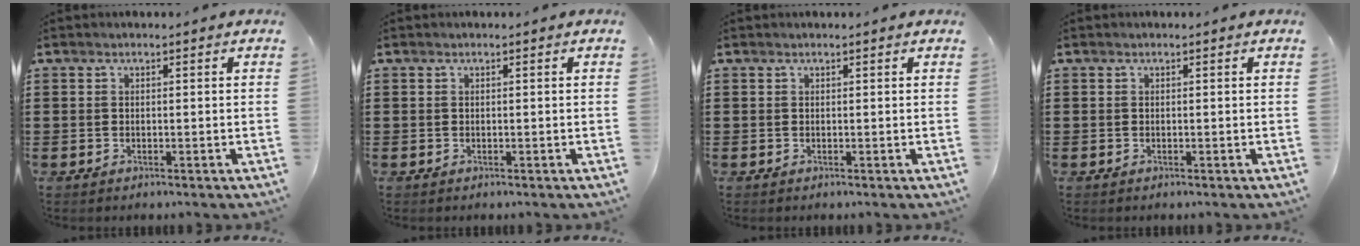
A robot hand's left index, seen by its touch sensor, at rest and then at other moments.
{"total": 0.0}
{"total": 0.0}
{"total": 0.0}